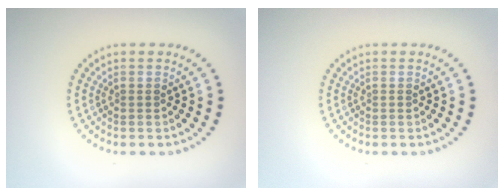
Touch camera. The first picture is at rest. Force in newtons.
{"total": 0.0}